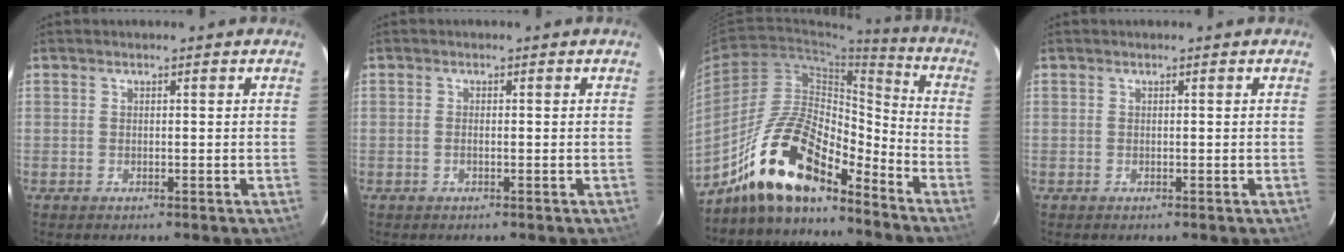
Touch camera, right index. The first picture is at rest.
{"total": 0.8, "force": [-0.3, 0.3, 0.7], "torque": [-0.016, 0.001, -0.006]}
{"total": 17.5, "force": [-13.4, 5.7, 9.8], "torque": [-0.185, 0.012, -0.249]}
{"total": 0.0}